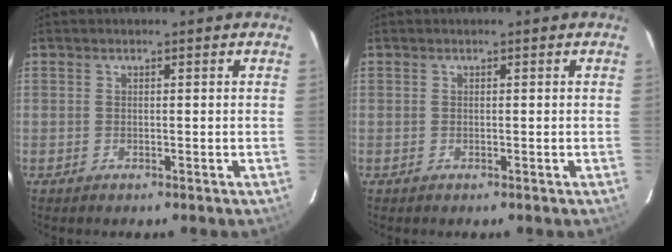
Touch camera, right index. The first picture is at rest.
{"total": 0.0}